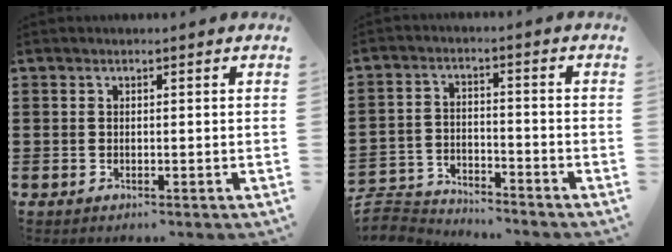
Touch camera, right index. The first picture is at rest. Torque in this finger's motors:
{"motor_torque": [-1.22, 0.92, -1.05, -0.21]}